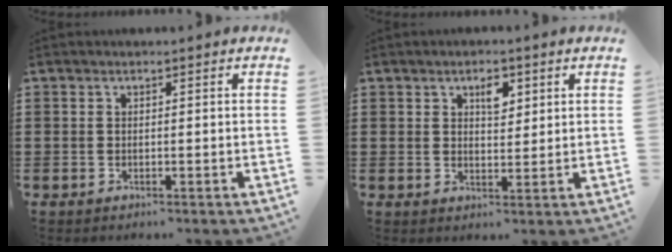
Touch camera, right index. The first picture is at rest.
{"total": 3.3, "force": [1.7, 1.8, 2.3], "torque": [-0.035, 0.002, 0.025]}